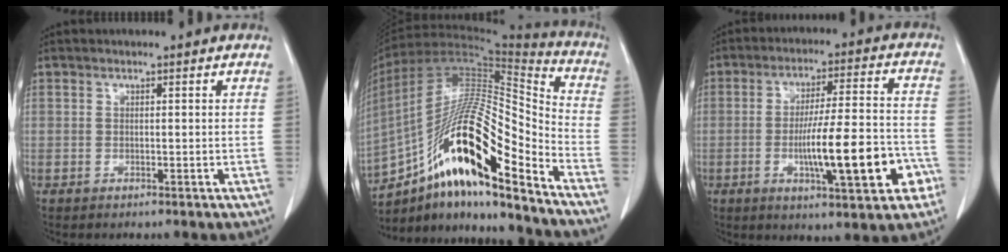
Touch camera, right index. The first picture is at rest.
{"total": 22.4, "force": [-13.5, 3.3, 17.6], "torque": [-0.323, 0.007, -0.237]}
{"total": 14.8, "force": [-4.6, 2.1, 14.0], "torque": [-0.224, 0.006, -0.063]}